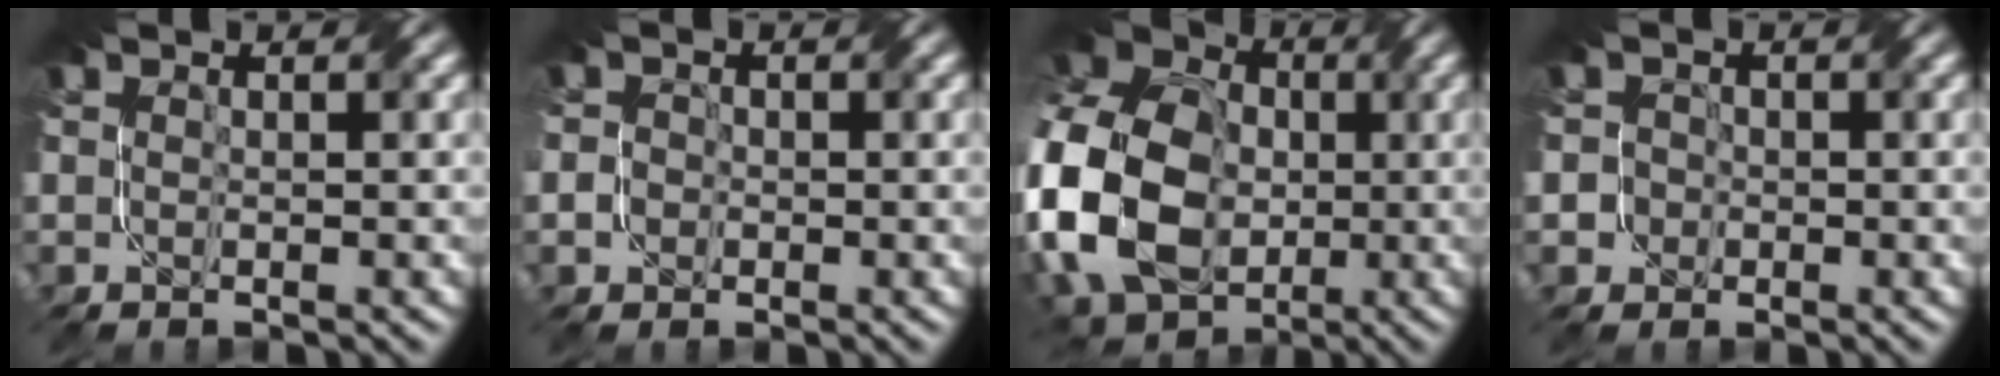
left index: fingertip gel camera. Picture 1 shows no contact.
{"total": 1.8, "force": [-0.3, 1.6, 0.8], "torque": [0.000, 0.011, -0.026]}
{"total": 18.1, "force": [-3.0, 13.6, 11.6], "torque": [-0.273, 0.013, -0.075]}
{"total": 2.1, "force": [-0.6, 2.0, 0.6], "torque": [0.006, 0.014, -0.024]}